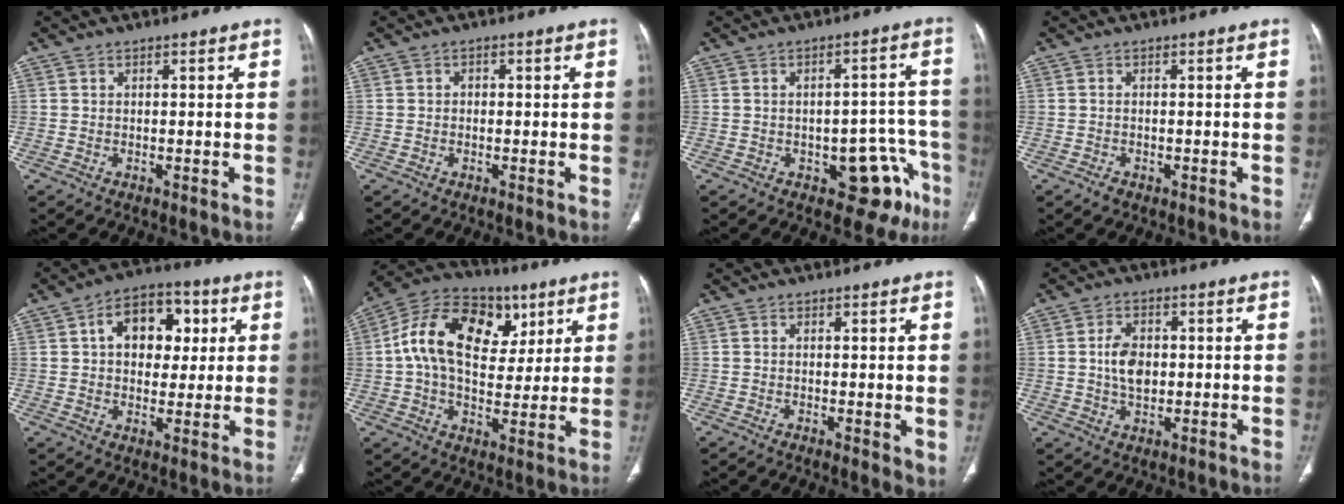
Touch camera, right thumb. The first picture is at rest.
{"total": 1.0, "force": [0.0, 0.9, 0.5], "torque": [-0.001, 0.004, -0.004]}
{"total": 11.3, "force": [-5.6, 6.2, 7.6], "torque": [-0.045, 0.041, -0.064]}
{"total": 1.2, "force": [-0.7, 0.8, 0.5], "torque": [-0.007, 0.003, -0.010]}
{"total": 13.0, "force": [3.2, 9.0, 8.8], "torque": [-0.086, 0.010, 0.043]}
{"total": 19.7, "force": [5.4, 13.1, 13.6], "torque": [-0.213, 0.007, 0.081]}
{"total": 2.7, "force": [0.0, 0.9, 2.5], "torque": [-0.037, -0.011, 0.000]}
{"total": 6.1, "force": [0.2, 4.1, 4.4], "torque": [-0.072, 0.003, 0.004]}